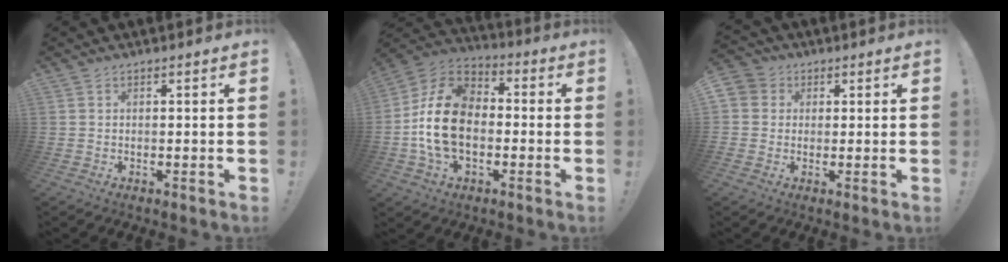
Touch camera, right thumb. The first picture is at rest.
{"total": 18.6, "force": [-2.1, 13.0, 13.1], "torque": [-0.245, 0.035, -0.027]}
{"total": 4.4, "force": [0.6, 4.2, 1.3], "torque": [-0.019, 0.003, 0.011]}